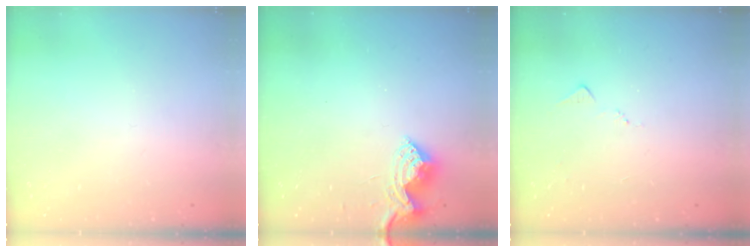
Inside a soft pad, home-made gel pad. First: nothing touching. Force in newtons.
{"total": 10.4, "press": 10.4, "slide": 0.5}
{"total": 5.7, "press": 5.7, "slide": 0.8}